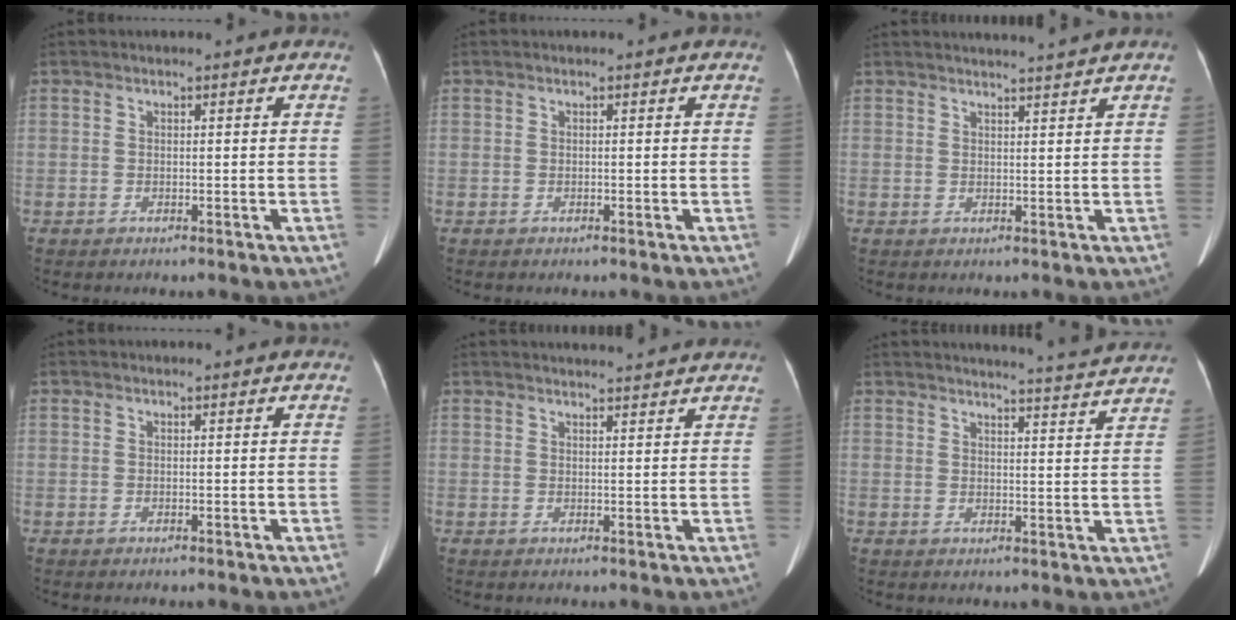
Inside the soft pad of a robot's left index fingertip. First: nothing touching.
{"total": 0.0}
{"total": 4.4, "force": [4.1, -1.2, 1.3], "torque": [-0.016, 0.003, 0.051]}
{"total": 0.0}
{"total": 6.1, "force": [5.9, -0.2, 1.5], "torque": [-0.021, 0.019, 0.068]}
{"total": 9.2, "force": [8.8, -1.6, 2.0], "torque": [-0.038, -0.025, 0.099]}